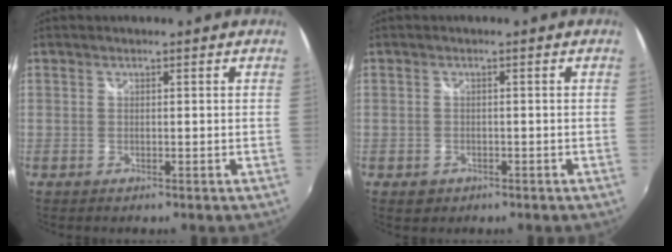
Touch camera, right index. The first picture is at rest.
{"total": 2.4, "force": [-1.2, 2.0, 0.7], "torque": [-0.018, -0.003, -0.015]}